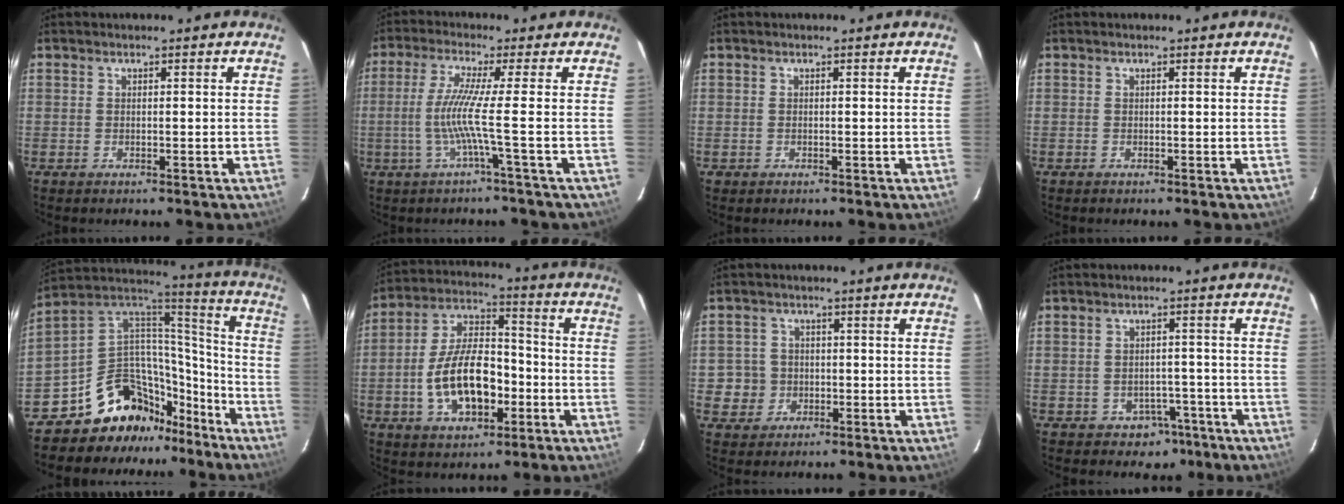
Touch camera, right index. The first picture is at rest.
{"total": 6.5, "force": [-1.6, -2.5, 5.8], "torque": [-0.124, -0.006, -0.027]}
{"total": 1.0, "force": [-0.4, 0.9, 0.0], "torque": [-0.001, 0.003, -0.004]}
{"total": 0.0}
{"total": 18.7, "force": [-14.2, 10.9, 5.1], "torque": [-0.117, 0.070, -0.229]}
{"total": 14.7, "force": [-4.2, 7.8, 11.7], "torque": [-0.233, 0.020, -0.064]}
{"total": 5.1, "force": [-1.0, 4.9, 0.5], "torque": [-0.015, 0.022, -0.011]}
{"total": 5.3, "force": [-3.4, 4.1, 0.6], "torque": [-0.017, 0.029, -0.031]}